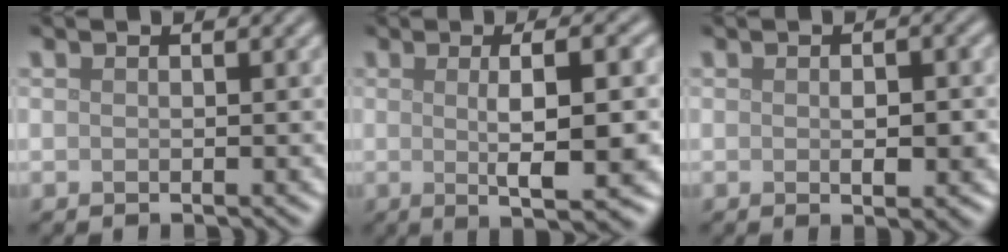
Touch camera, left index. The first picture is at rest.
{"total": 7.6, "force": [-0.2, 1.9, 7.3], "torque": [-0.098, 0.002, 0.000]}
{"total": 2.8, "force": [-0.2, 1.2, 2.5], "torque": [-0.036, -0.003, 0.000]}